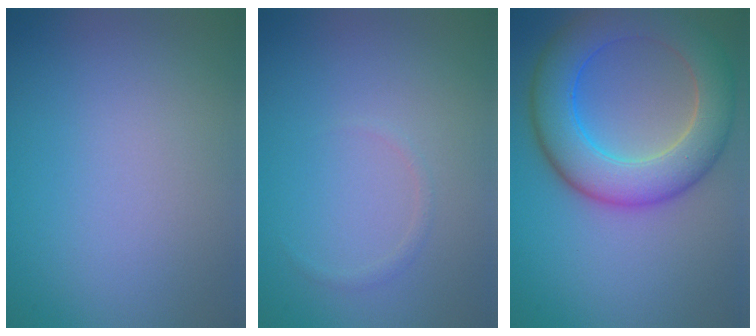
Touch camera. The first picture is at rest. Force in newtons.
{"total": 0.6, "press": 0.6, "slide": 0.1}
{"total": 8.3, "press": 8.2, "slide": 0.5}